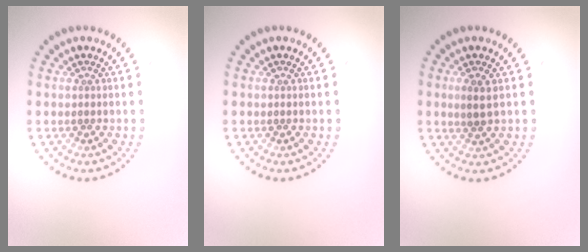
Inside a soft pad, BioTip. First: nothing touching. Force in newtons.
{"total": 0.0}
{"total": 1.6, "press": 1.5, "slide": 0.7}